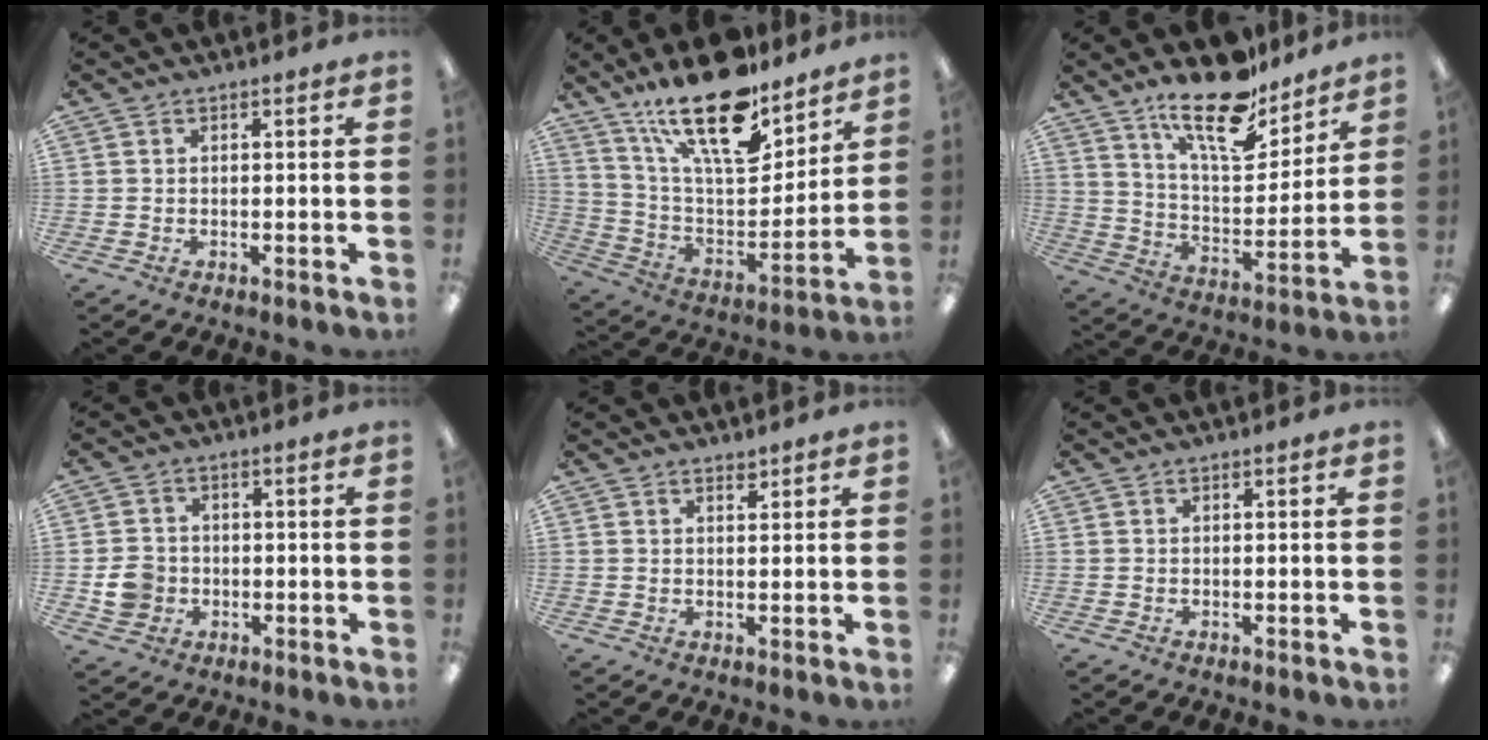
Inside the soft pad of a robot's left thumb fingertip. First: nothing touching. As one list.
[{"total": 24.0, "force": [16.7, 8.8, 14.8], "torque": [-0.256, -0.103, 0.286]}, {"total": 18.3, "force": [13.8, 6.6, 10.0], "torque": [-0.169, -0.085, 0.235]}, {"total": 5.7, "force": [-1.3, 5.2, 2.0], "torque": [-0.033, 0.010, -0.020]}, {"total": 1.6, "force": [1.4, 0.4, 0.4], "torque": [-0.002, -0.005, 0.025]}, {"total": 0.0}]